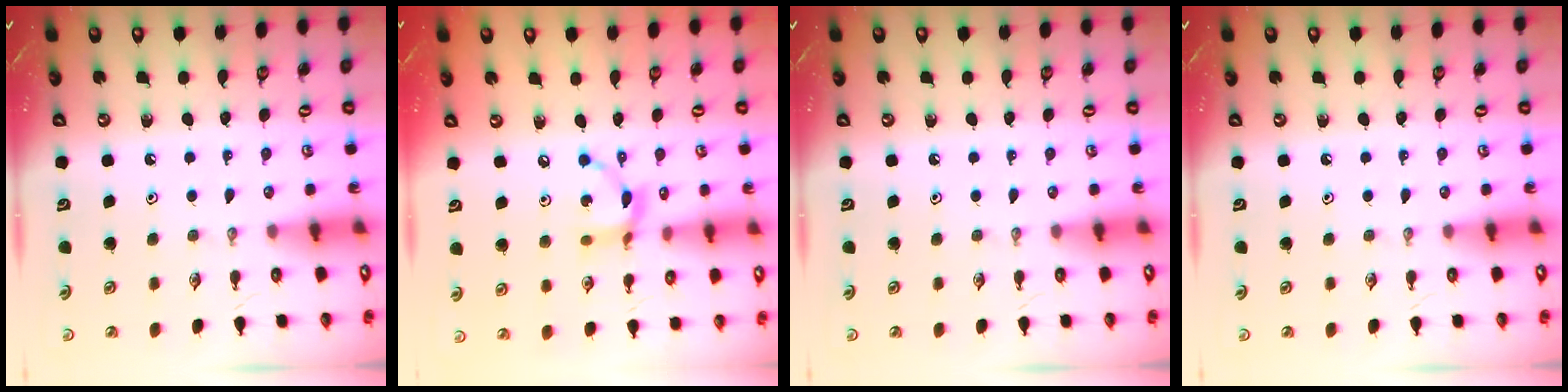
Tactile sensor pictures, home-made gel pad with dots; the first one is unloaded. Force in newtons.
{"total": 9.9, "press": 9.8, "slide": 0.6}
{"total": 0.0}
{"total": 0.0}